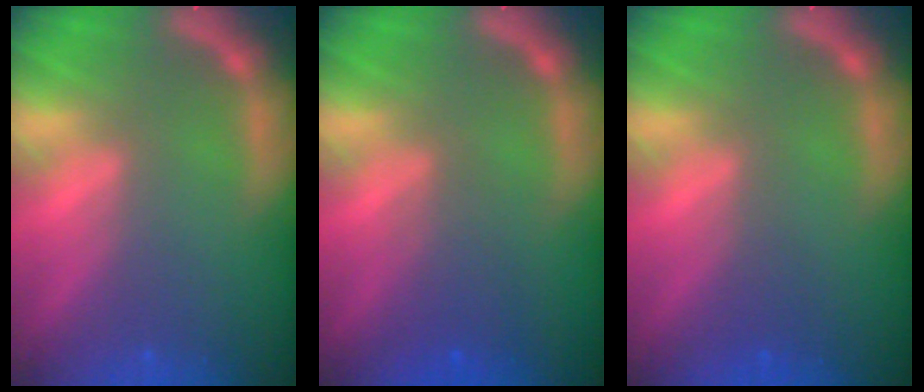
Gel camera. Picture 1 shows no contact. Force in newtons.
{"total": 2.5}
{"total": 1.0}